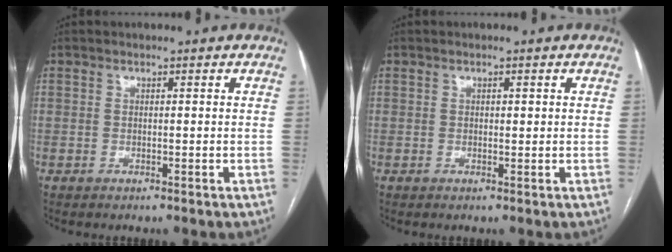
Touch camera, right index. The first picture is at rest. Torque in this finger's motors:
{"motor_torque": [-0.38, 0.29, -0.07, 0.00]}